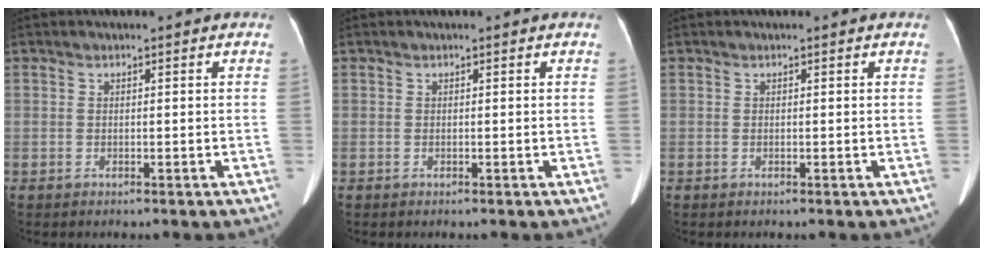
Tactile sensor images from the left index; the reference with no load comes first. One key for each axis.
{"total": 0.0}
{"total": 0.0}